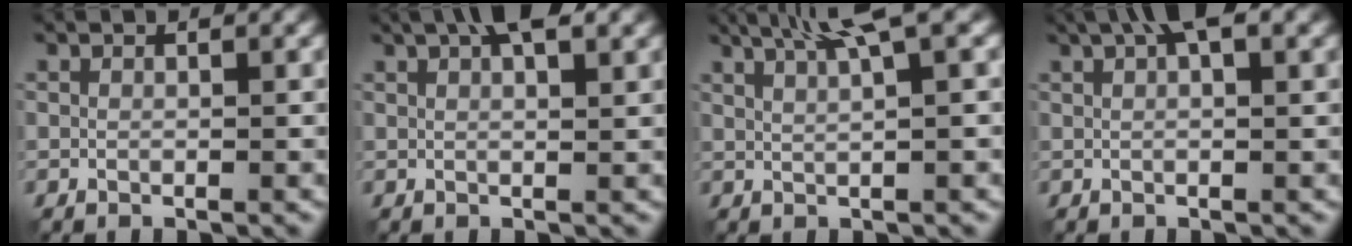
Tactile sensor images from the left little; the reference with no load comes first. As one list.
[{"total": 4.0, "force": [2.2, 1.0, 3.3], "torque": [-0.052, 0.010, 0.033]}, {"total": 4.7, "force": [2.6, 0.5, 3.9], "torque": [-0.063, 0.012, 0.044]}, {"total": 3.8, "force": [1.9, 0.9, 3.2], "torque": [-0.053, 0.009, 0.029]}]